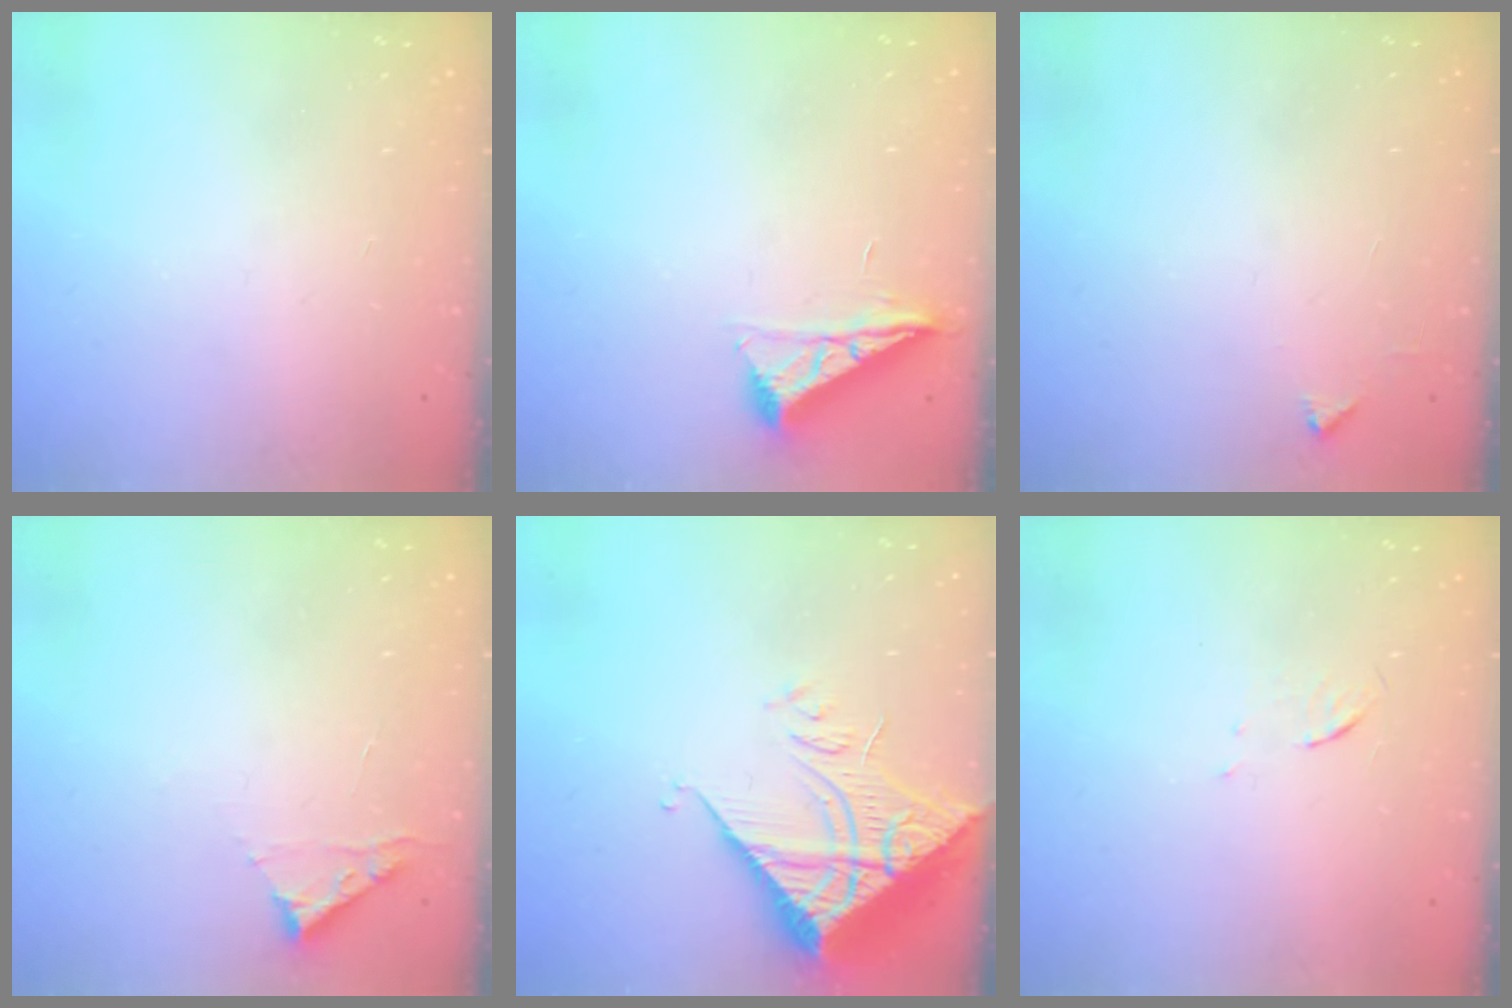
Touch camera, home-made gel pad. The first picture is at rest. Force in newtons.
{"total": 6.5, "press": 6.4, "slide": 0.9}
{"total": 2.1, "press": 2.1, "slide": 0.3}
{"total": 2.8, "press": 2.8, "slide": 0.3}
{"total": 10.7, "press": 10.6, "slide": 1.0}
{"total": 3.2, "press": 3.0, "slide": 1.3}